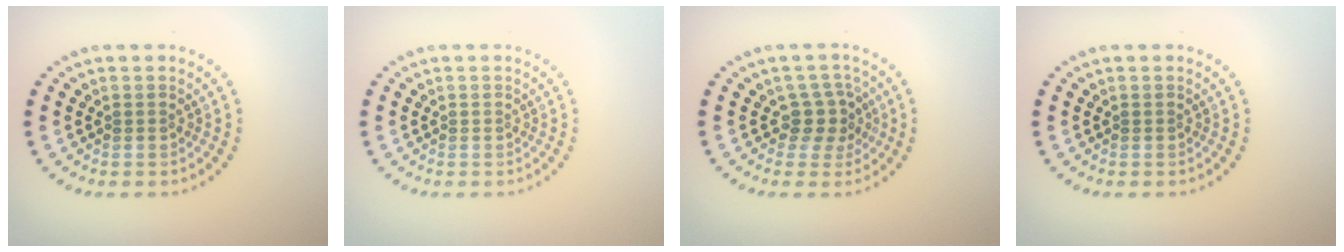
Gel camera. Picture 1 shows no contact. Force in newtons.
{"total": 0.0}
{"total": 2.5, "press": 1.9, "slide": 1.5}
{"total": 0.0}